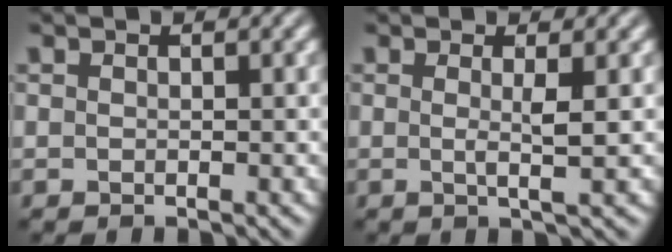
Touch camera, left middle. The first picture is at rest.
{"total": 2.0, "force": [0.2, 0.3, 1.9], "torque": [-0.035, -0.002, -0.003]}